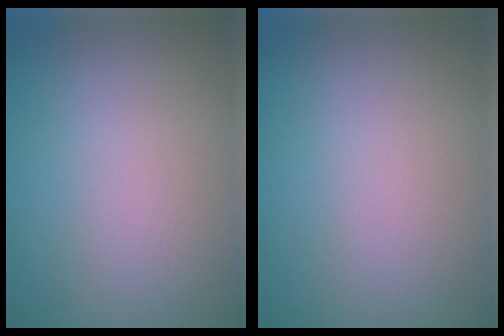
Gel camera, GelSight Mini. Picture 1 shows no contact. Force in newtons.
{"total": 0.0}